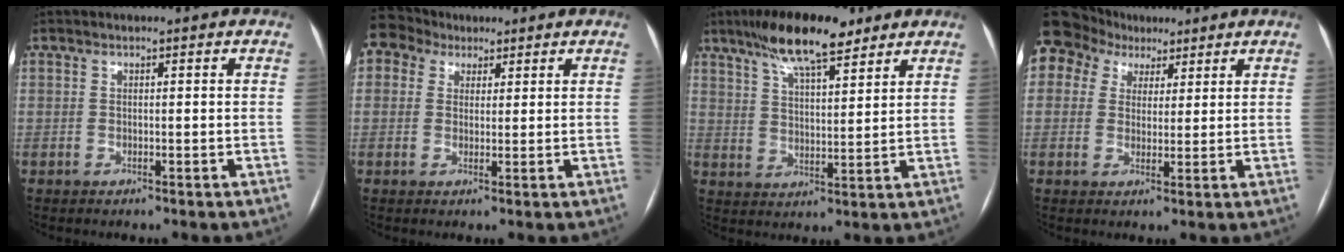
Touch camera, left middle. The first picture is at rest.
{"total": 4.6, "force": [3.3, 3.2, 0.2], "torque": [-0.010, 0.024, 0.062]}
{"total": 12.0, "force": [8.6, 2.7, 7.9], "torque": [-0.145, 0.018, 0.149]}
{"total": 13.4, "force": [7.5, 10.5, 3.9], "torque": [-0.120, 0.064, 0.138]}